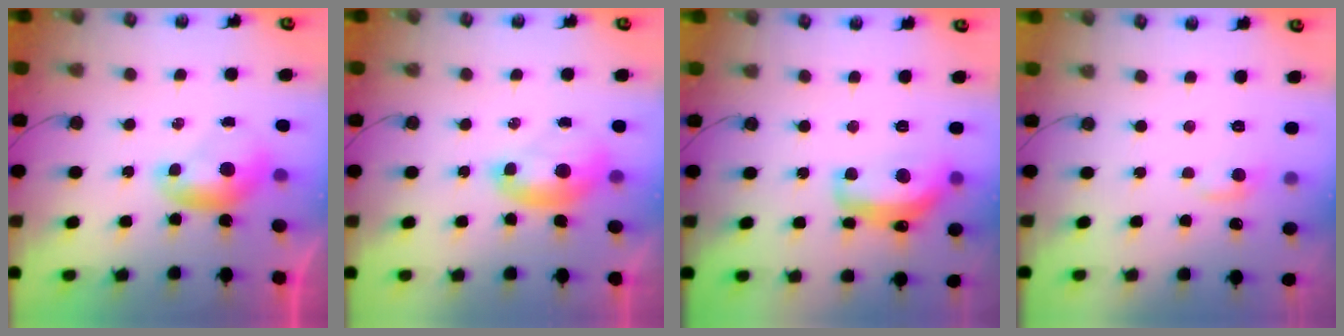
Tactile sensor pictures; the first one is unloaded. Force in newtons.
{"total": 1.8, "press": 1.7, "slide": 0.6}
{"total": 8.4, "press": 8.3, "slide": 0.9}
{"total": 1.0, "press": 0.9, "slide": 0.5}